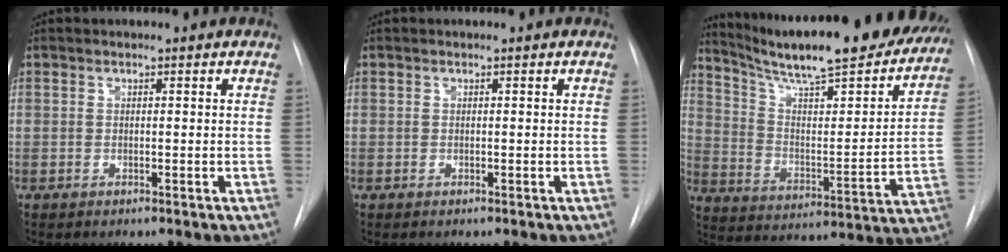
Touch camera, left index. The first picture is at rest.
{"total": 0.0}
{"total": 28.6, "force": [24.7, 4.0, 13.9], "torque": [-0.213, -0.076, 0.333]}